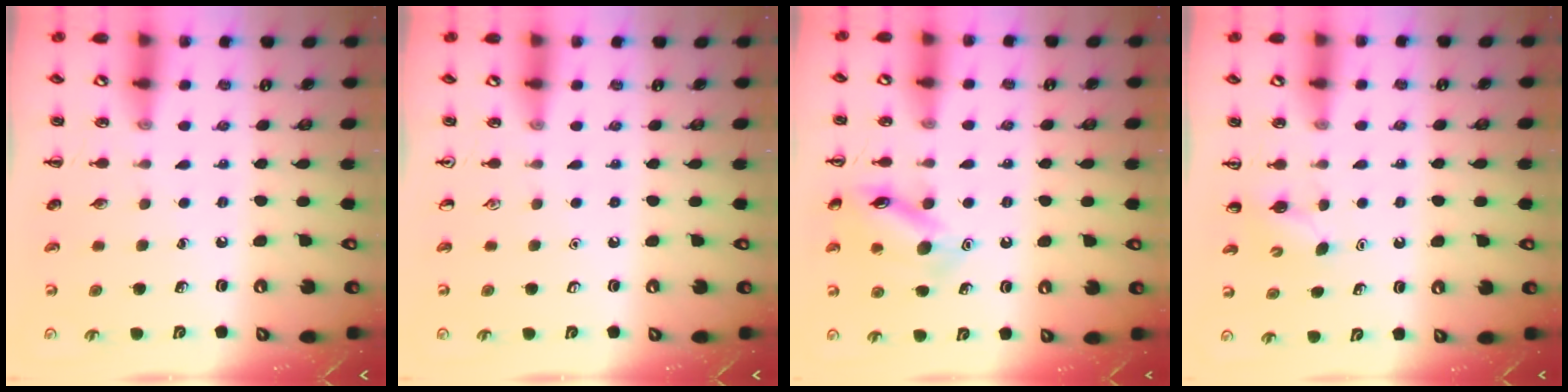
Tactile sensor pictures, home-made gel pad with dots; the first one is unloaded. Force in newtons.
{"total": 0.0}
{"total": 13.1, "press": 13.1, "slide": 0.9}
{"total": 2.3, "press": 2.2, "slide": 0.7}